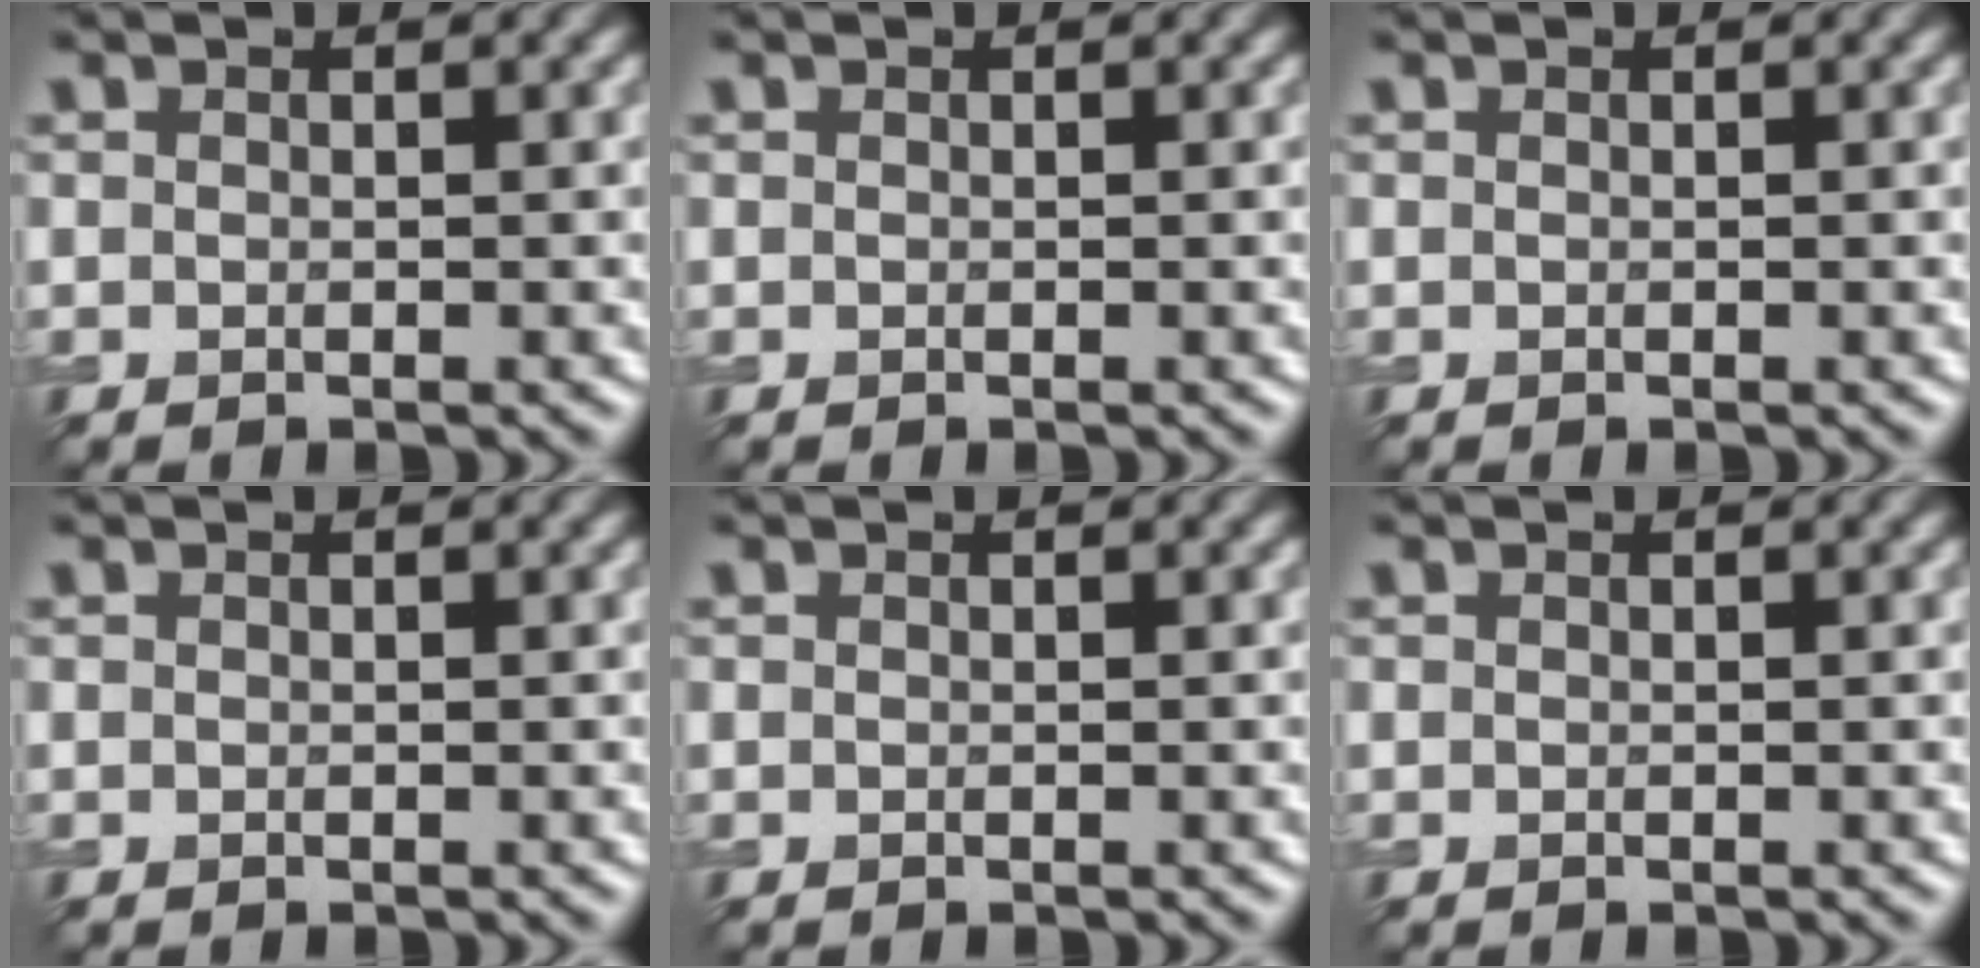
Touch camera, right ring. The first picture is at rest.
{"total": 0.0}
{"total": 0.0}
{"total": 0.0}
{"total": 0.0}
{"total": 0.0}